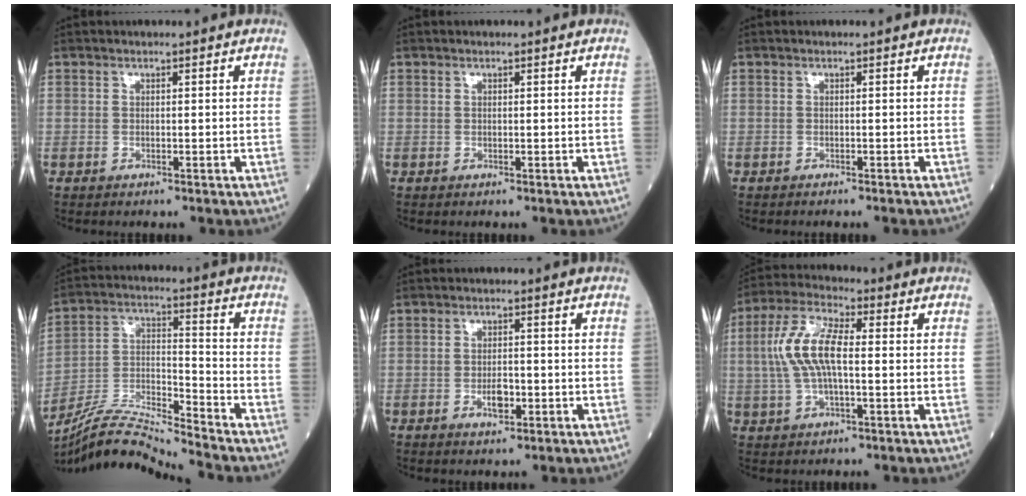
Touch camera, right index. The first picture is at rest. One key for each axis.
{"total": 0.0}
{"total": 2.0, "fx": -1.8, "fy": 0.0, "fz": 0.8, "tx": -0.012, "ty": -0.002, "tz": -0.023}
{"total": 11.8, "fx": -11.2, "fy": -1.4, "fz": 3.5, "tx": -0.072, "ty": 0.008, "tz": -0.210}
{"total": 3.1, "fx": -1.1, "fy": 1.3, "fz": 2.6, "tx": -0.045, "ty": 0.002, "tz": -0.014}
{"total": 9.1, "fx": 0.2, "fy": 2.9, "fz": 8.6, "tx": -0.192, "ty": 0.018, "tz": 0.002}